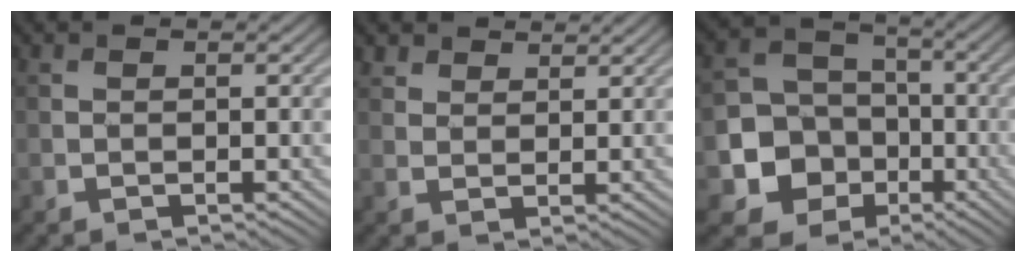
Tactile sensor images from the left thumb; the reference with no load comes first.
{"total": 3.3, "force": [2.7, 1.5, 1.0], "torque": [-0.025, 0.002, 0.059]}
{"total": 9.7, "force": [-3.2, 8.5, 3.4], "torque": [-0.091, -0.026, -0.093]}